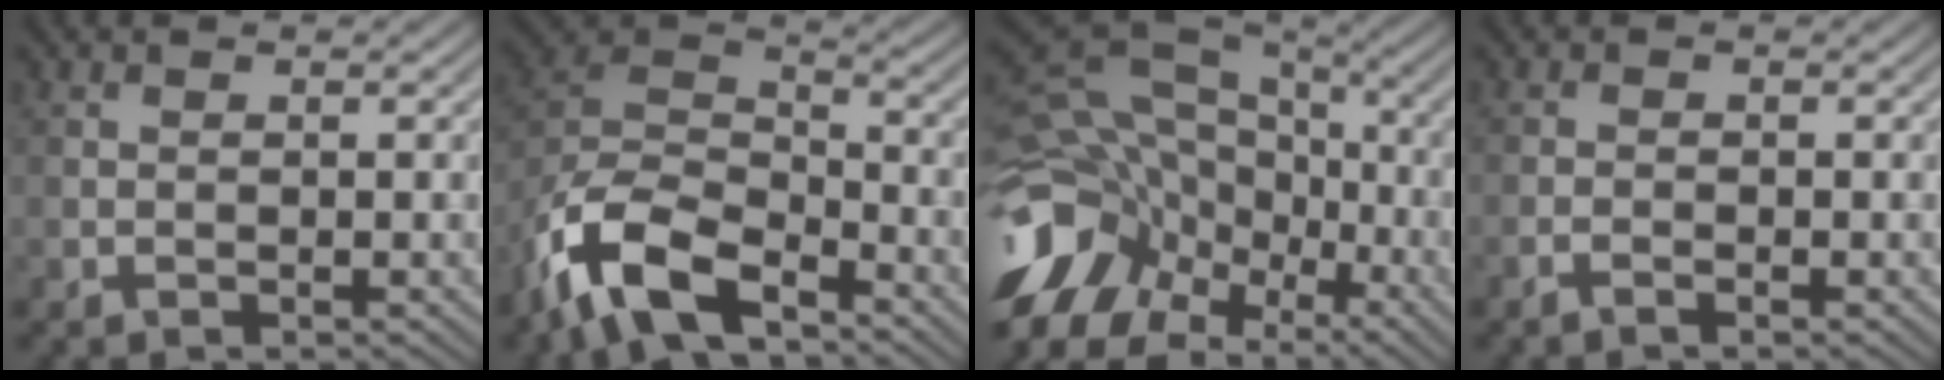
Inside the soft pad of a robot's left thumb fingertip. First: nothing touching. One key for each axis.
{"total": 12.4, "fx": -8.3, "fy": 5.1, "fz": 7.6, "tx": -0.159, "ty": -0.004, "tz": -0.182}
{"total": 19.0, "fx": -8.2, "fy": 13.5, "fz": 10.6, "tx": -0.252, "ty": -0.014, "tz": -0.120}
{"total": 0.9, "fx": -0.8, "fy": 0.0, "fz": 0.5, "tx": -0.010, "ty": 0.002, "tz": -0.018}